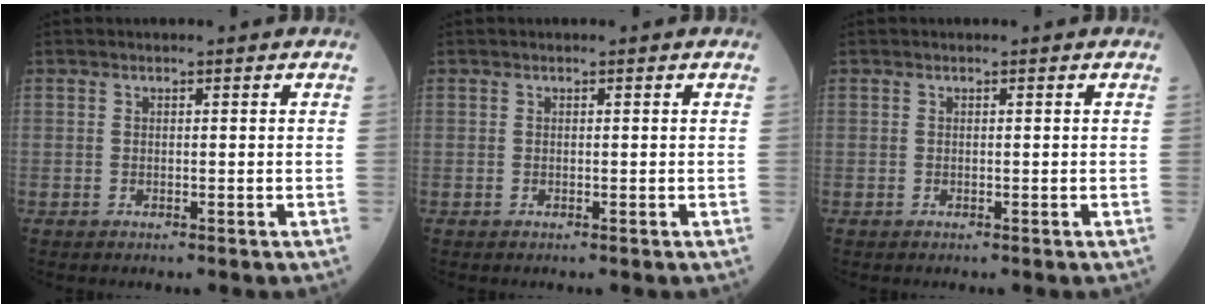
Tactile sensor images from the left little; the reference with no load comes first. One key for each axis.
{"total": 0.0}
{"total": 0.0}